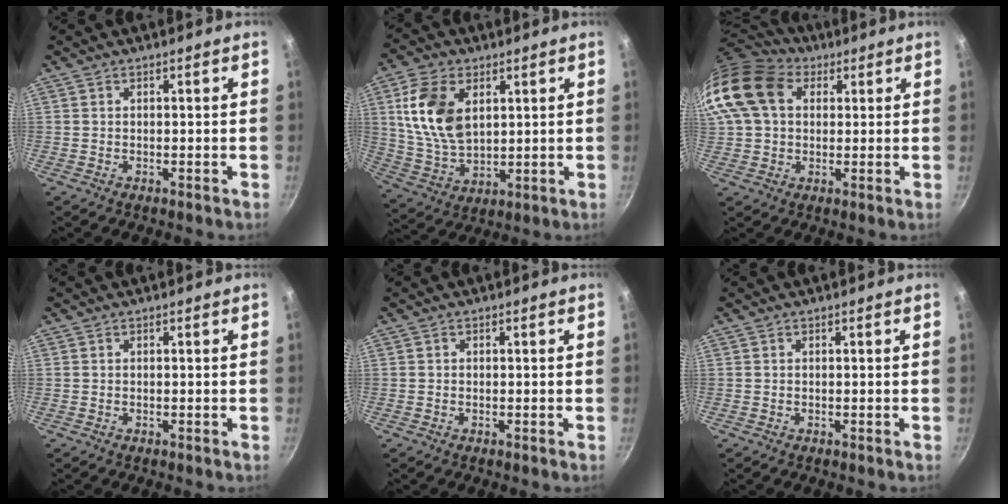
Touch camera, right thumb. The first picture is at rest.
{"total": 13.8, "force": [3.9, 8.6, 10.0], "torque": [-0.177, -0.020, 0.086]}
{"total": 16.0, "force": [4.3, 12.0, 9.7], "torque": [-0.193, 0.027, 0.063]}
{"total": 0.0}
{"total": 0.0}
{"total": 0.0}